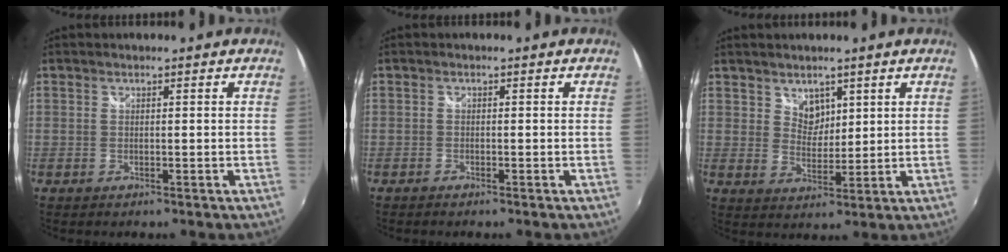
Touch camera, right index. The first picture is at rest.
{"total": 0.7, "force": [-0.7, 0.2, 0.1], "torque": [-0.005, -0.004, -0.015]}
{"total": 4.2, "force": [2.8, 2.9, 1.2], "torque": [-0.009, 0.002, 0.052]}